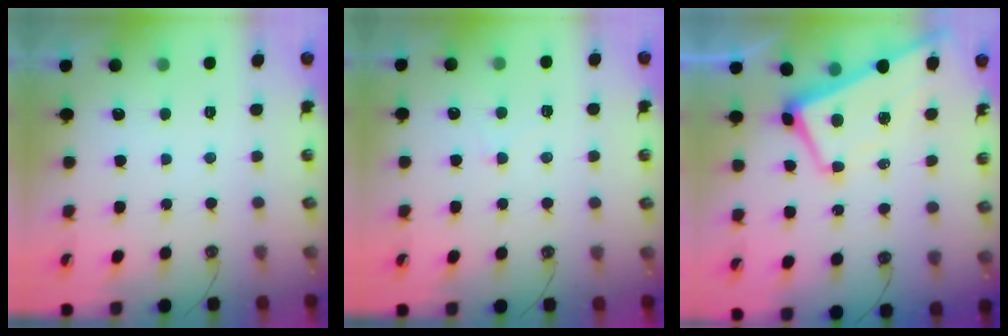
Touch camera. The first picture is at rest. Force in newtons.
{"total": 0.0}
{"total": 1.1, "press": 0.7, "slide": 0.8}